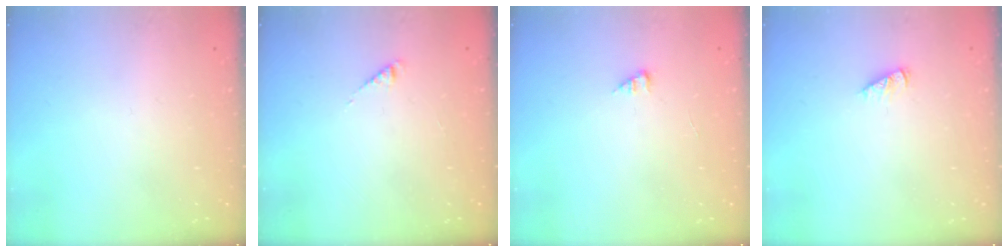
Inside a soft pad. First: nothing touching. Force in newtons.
{"total": 2.6, "press": 2.6, "slide": 0.4}
{"total": 1.6, "press": 1.6, "slide": 0.2}
{"total": 2.0, "press": 2.0, "slide": 0.3}